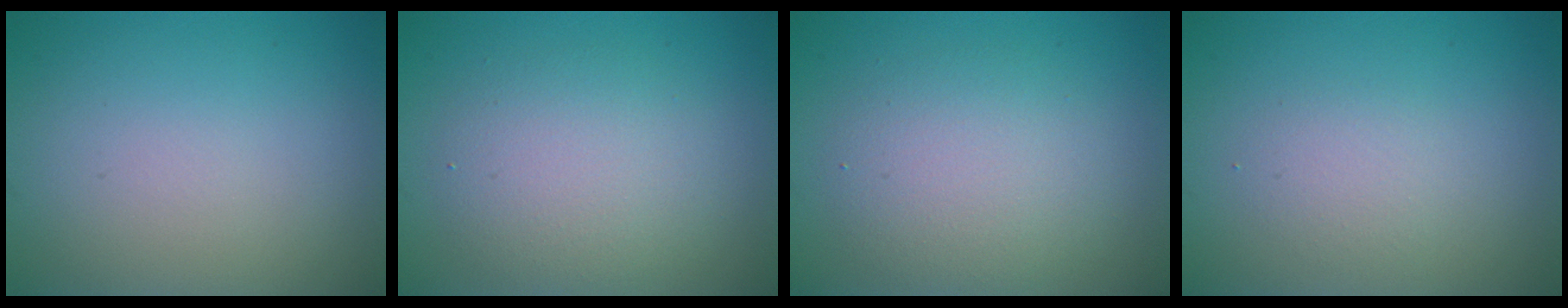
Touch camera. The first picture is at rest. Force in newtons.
{"total": 4.1, "press": 4.1, "slide": 0.2}
{"total": 4.2, "press": 4.2, "slide": 0.3}
{"total": 1.6, "press": 1.6, "slide": 0.2}